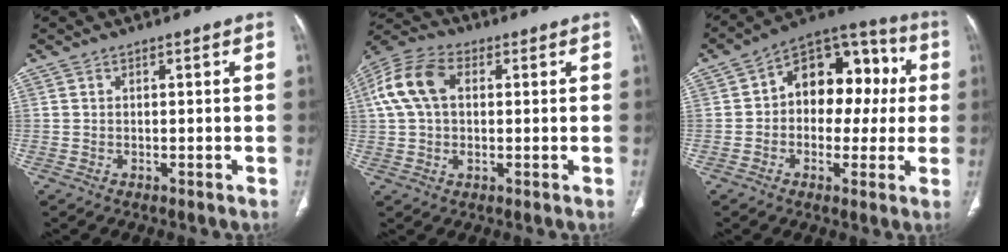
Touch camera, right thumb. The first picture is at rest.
{"total": 11.7, "force": [2.4, 7.4, 8.8], "torque": [-0.184, 0.026, 0.041]}
{"total": 16.6, "force": [1.6, 11.2, 12.2], "torque": [-0.112, 0.048, 0.011]}